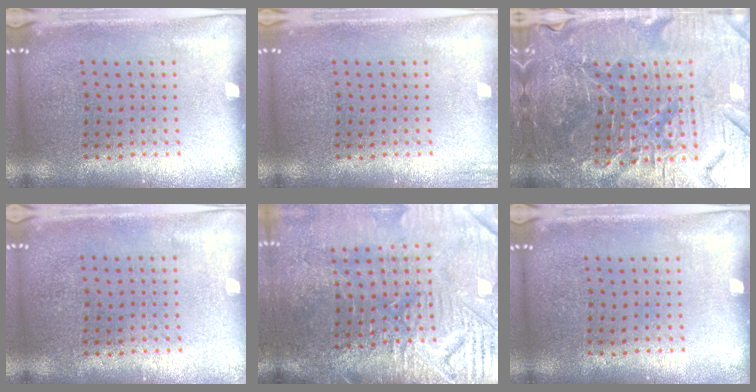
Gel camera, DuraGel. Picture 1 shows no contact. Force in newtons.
{"total": 0.8, "press": 0.7, "slide": 0.1}
{"total": 5.6, "press": 5.3, "slide": 1.7}
{"total": 0.0}
{"total": 4.8, "press": 4.2, "slide": 2.4}
{"total": 0.0}